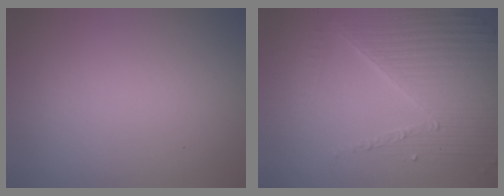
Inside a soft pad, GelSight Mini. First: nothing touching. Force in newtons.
{"total": 4.5, "press": 3.9, "slide": 2.2}